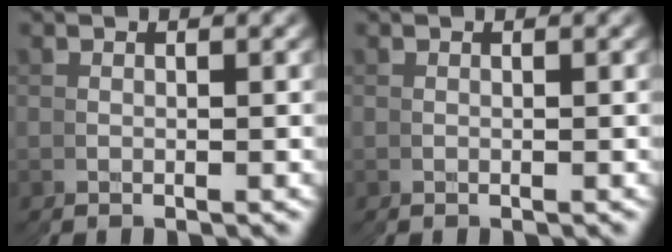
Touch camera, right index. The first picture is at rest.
{"total": 0.0}